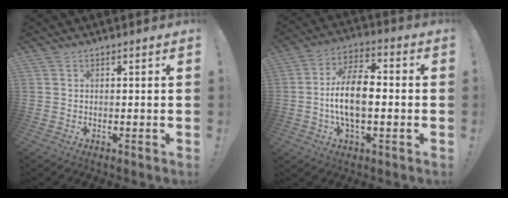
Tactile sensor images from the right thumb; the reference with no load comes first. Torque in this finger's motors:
{"motor_torque": [0.27, 0.56, 0.92, 0.16, 0.17]}